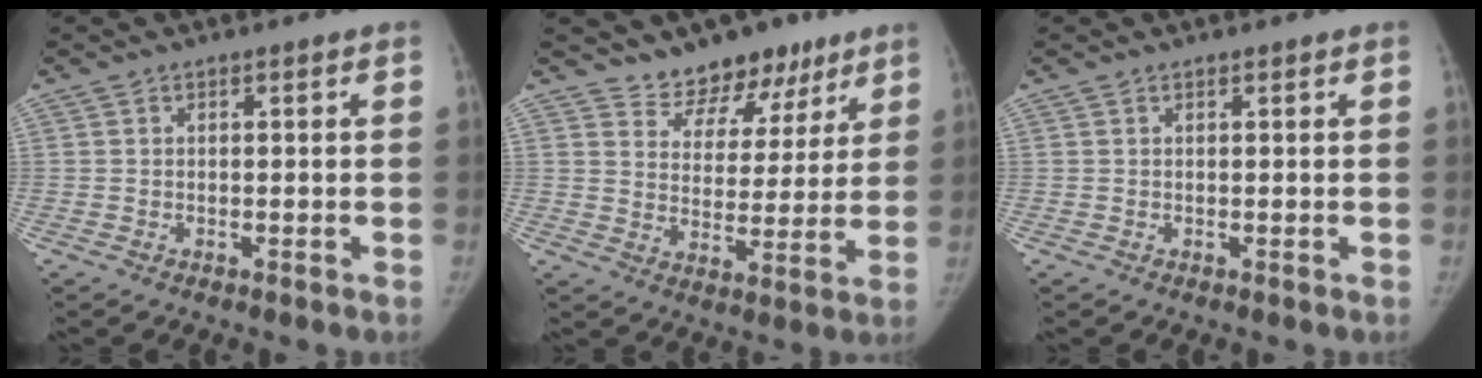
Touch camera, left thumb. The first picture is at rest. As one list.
[{"total": 10.8, "force": [8.4, 6.2, 2.9], "torque": [0.006, -0.048, 0.133]}, {"total": 0.0}]